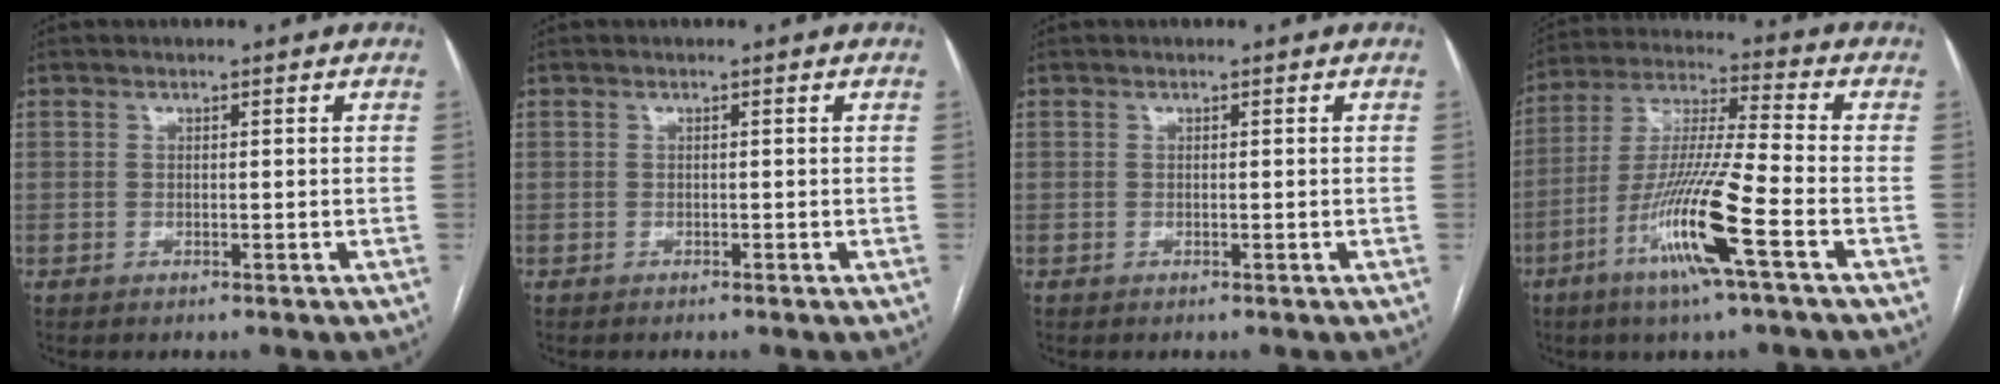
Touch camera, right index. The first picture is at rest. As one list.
[{"total": 0.0}, {"total": 0.0}, {"total": 14.8, "force": [-6.4, -0.4, 13.4], "torque": [-0.270, -0.015, -0.125]}]